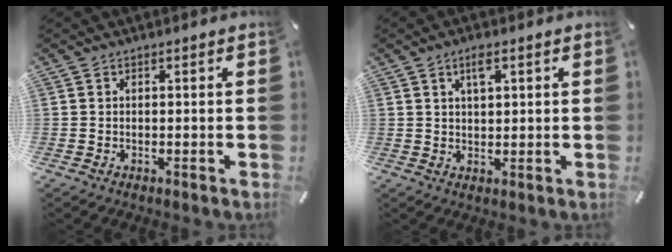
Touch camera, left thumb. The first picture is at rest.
{"total": 3.8, "force": [2.0, 1.7, 2.7], "torque": [-0.043, -0.002, 0.031]}